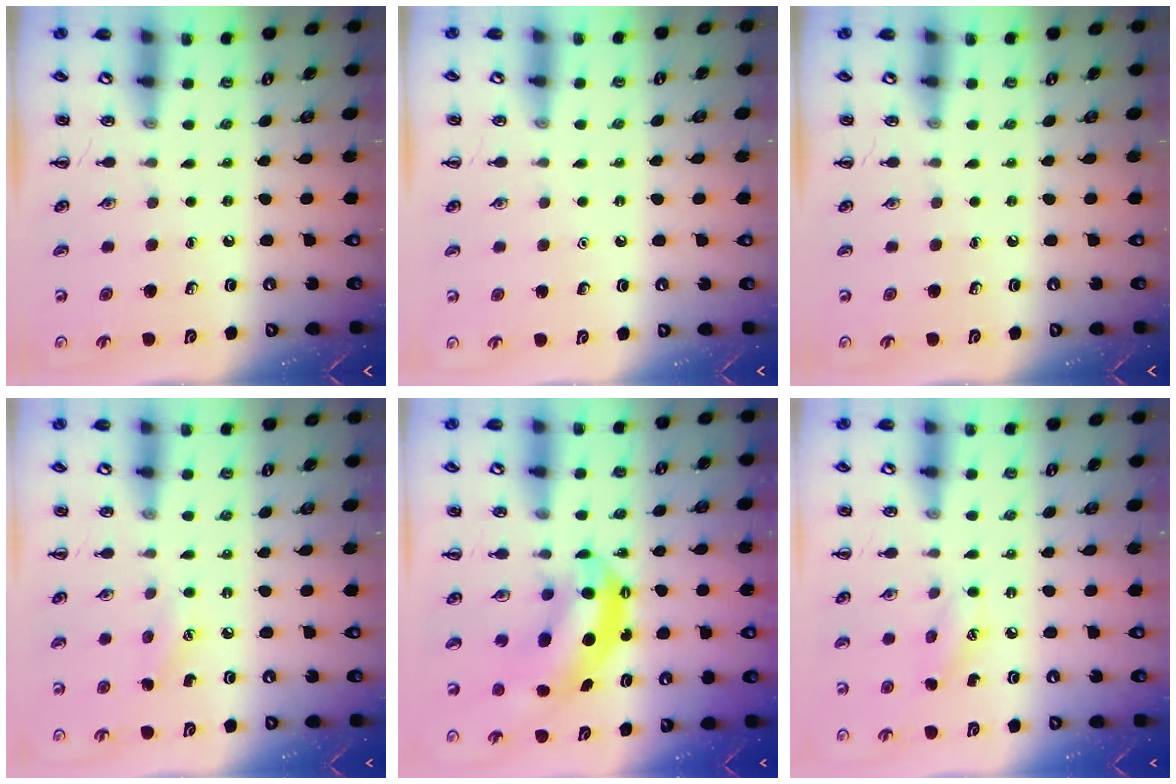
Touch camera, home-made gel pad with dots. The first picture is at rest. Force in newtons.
{"total": 1.6, "press": 1.5, "slide": 0.1}
{"total": 0.0}
{"total": 6.3, "press": 6.1, "slide": 1.7}
{"total": 10.1, "press": 9.7, "slide": 2.7}
{"total": 7.7, "press": 7.5, "slide": 2.0}